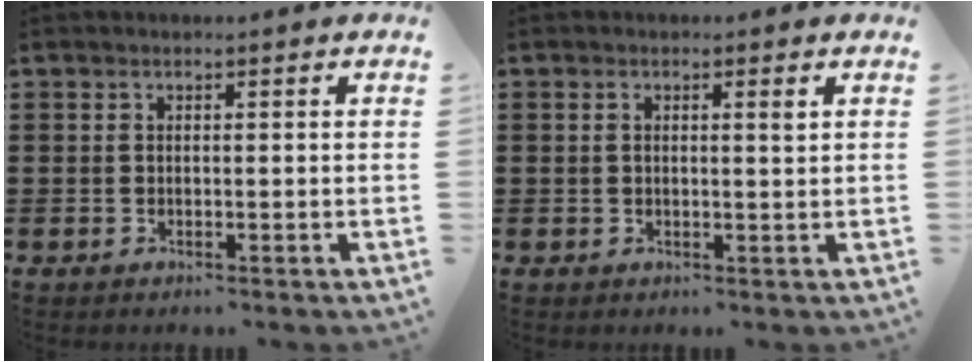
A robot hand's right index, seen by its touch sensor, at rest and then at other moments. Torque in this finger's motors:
{"motor_torque": [-0.16, 0.25, 0.08, -0.01]}